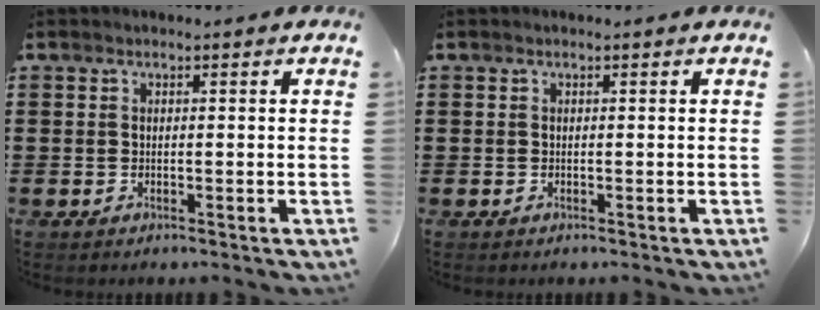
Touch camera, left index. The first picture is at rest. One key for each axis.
{"total": 0.0}